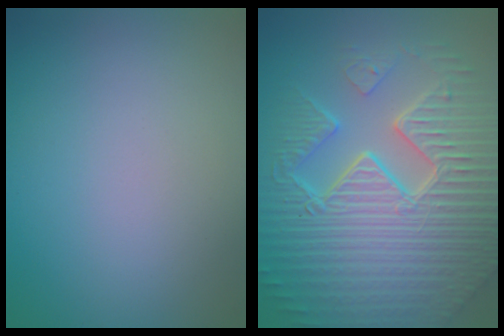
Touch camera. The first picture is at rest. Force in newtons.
{"total": 11.1, "press": 7.0, "slide": 8.6}